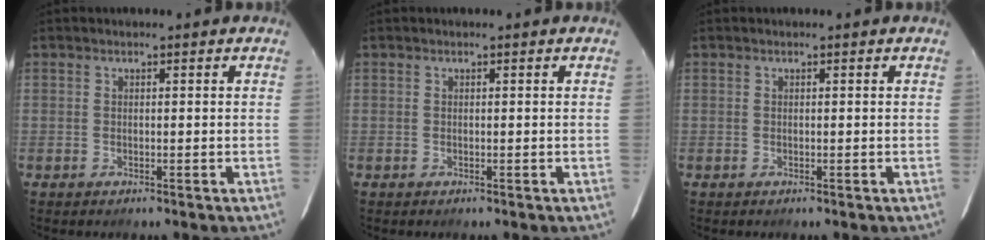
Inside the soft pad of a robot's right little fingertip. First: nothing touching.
{"total": 0.0}
{"total": 0.0}